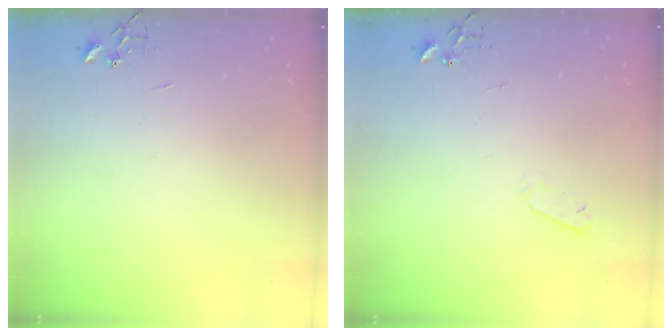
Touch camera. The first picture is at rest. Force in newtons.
{"total": 3.7, "press": 3.6, "slide": 0.7}